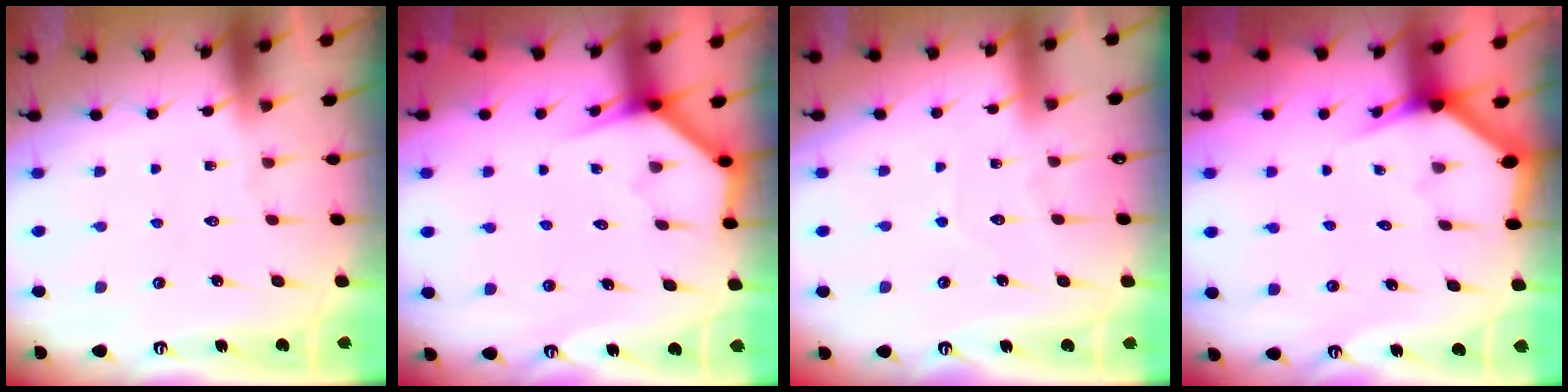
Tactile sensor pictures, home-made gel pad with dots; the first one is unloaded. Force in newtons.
{"total": 3.9, "press": 3.9, "slide": 0.3}
{"total": 2.5, "press": 2.5, "slide": 0.2}
{"total": 2.8, "press": 2.8, "slide": 0.1}